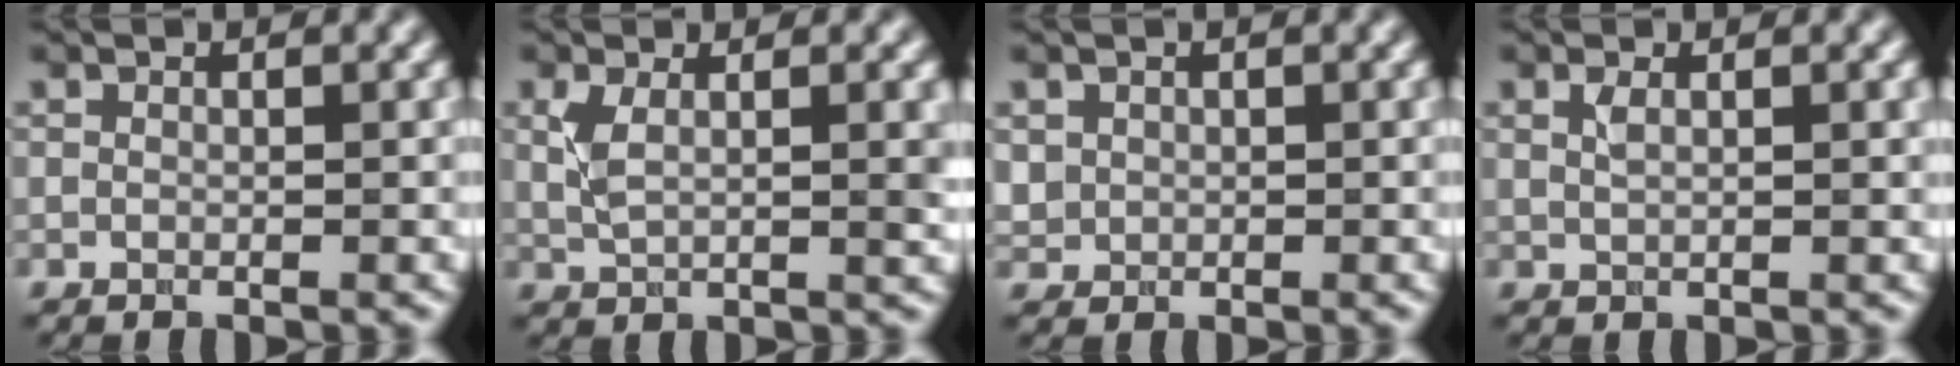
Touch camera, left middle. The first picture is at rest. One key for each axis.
{"total": 3.9, "fx": 0.9, "fy": 1.4, "fz": 3.5, "tx": -0.070, "ty": -0.002, "tz": 0.019}
{"total": 1.1, "fx": 0.3, "fy": 1.1, "fz": 0.2, "tx": -0.001, "ty": -0.004, "tz": 0.009}
{"total": 1.6, "fx": 0.6, "fy": 0.6, "fz": 1.4, "tx": -0.023, "ty": 0.002, "tz": 0.012}